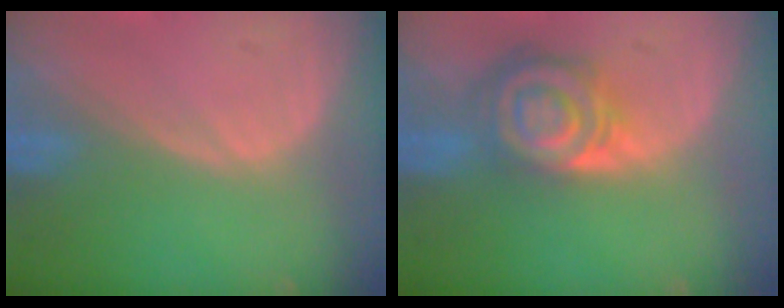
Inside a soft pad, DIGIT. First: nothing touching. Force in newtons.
{"total": 8.1, "press": 7.0, "slide": 3.9}